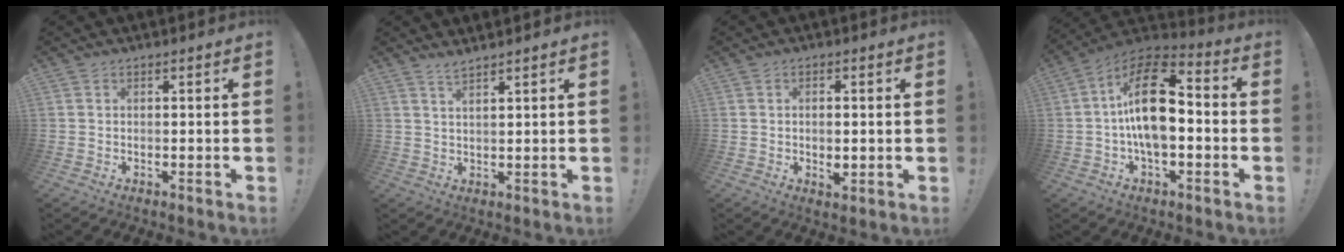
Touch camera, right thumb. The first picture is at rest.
{"total": 2.5, "force": [2.2, -0.6, 1.1], "torque": [-0.022, -0.014, 0.038]}
{"total": 1.9, "force": [-0.5, 0.9, 1.6], "torque": [-0.015, -0.002, -0.009]}
{"total": 18.1, "force": [-0.3, 9.7, 15.2], "torque": [-0.267, 0.014, -0.008]}